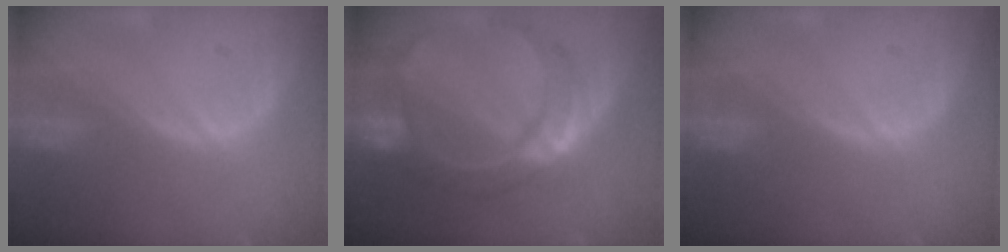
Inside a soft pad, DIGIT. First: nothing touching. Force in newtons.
{"total": 9.5, "press": 9.5, "slide": 0.9}
{"total": 0.0}